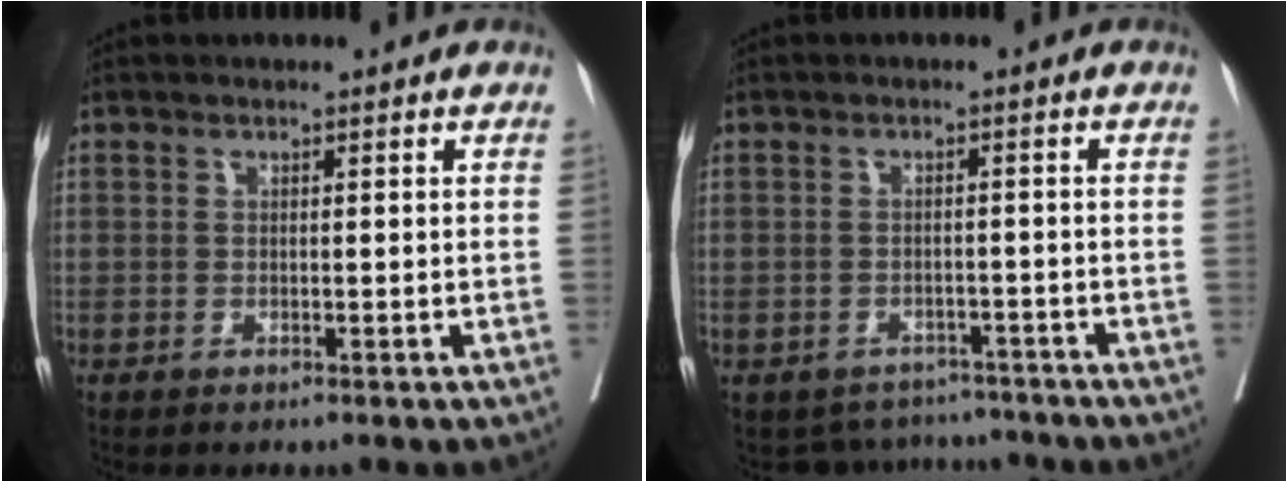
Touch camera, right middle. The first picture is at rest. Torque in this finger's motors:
{"motor_torque": [-0.20, 0.05, -0.11, 0.00]}